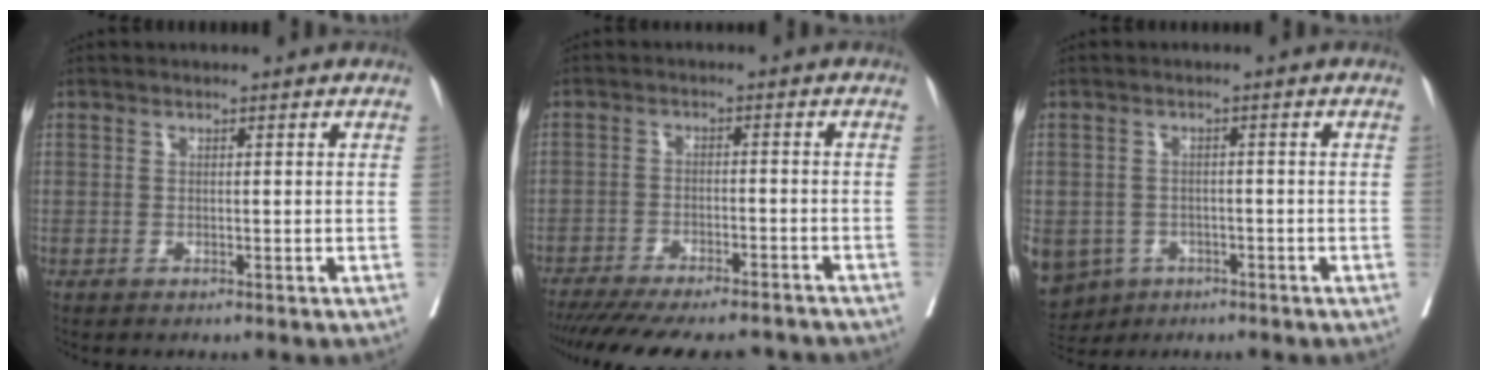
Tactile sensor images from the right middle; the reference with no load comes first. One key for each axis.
{"total": 19.8, "fx": -17.4, "fy": 4.3, "fz": 8.3, "tx": -0.163, "ty": -0.027, "tz": -0.237}
{"total": 12.0, "fx": -6.1, "fy": 9.6, "fz": 3.8, "tx": -0.117, "ty": -0.006, "tz": -0.081}